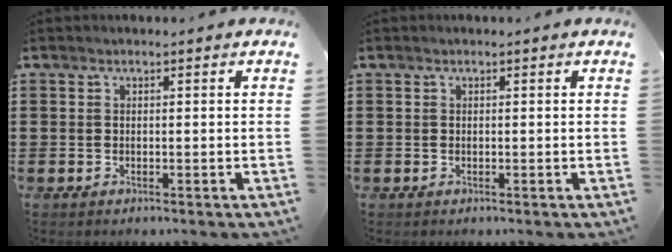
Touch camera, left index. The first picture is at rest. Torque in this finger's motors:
{"motor_torque": [0.02, 0.02, 0.00, 0.01]}